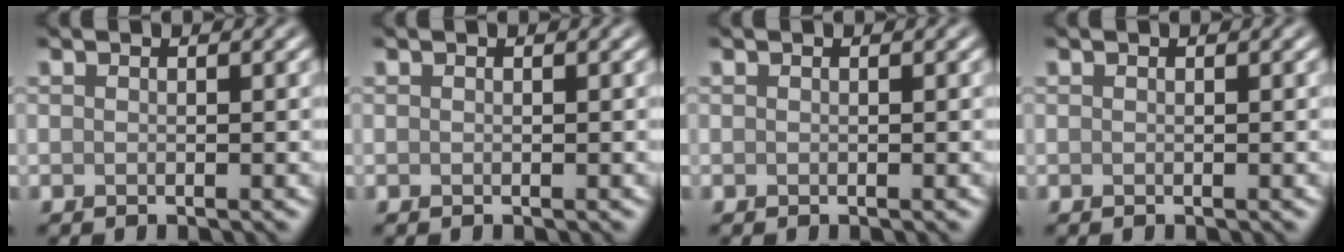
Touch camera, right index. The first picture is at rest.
{"total": 0.0}
{"total": 0.0}
{"total": 0.0}